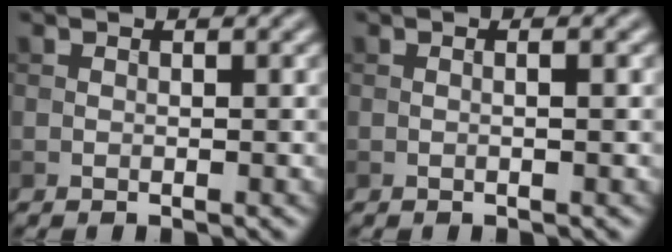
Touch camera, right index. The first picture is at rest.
{"total": 1.0, "force": [0.0, 0.2, 0.9], "torque": [-0.011, -0.003, -0.002]}